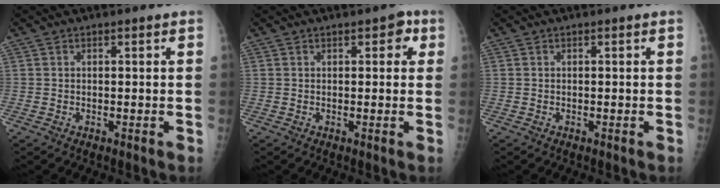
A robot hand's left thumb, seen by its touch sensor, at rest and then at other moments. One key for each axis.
{"total": 2.9, "fx": 1.2, "fy": 1.7, "fz": 2.1, "tx": -0.002, "ty": 0.003, "tz": 0.006}
{"total": 0.0}